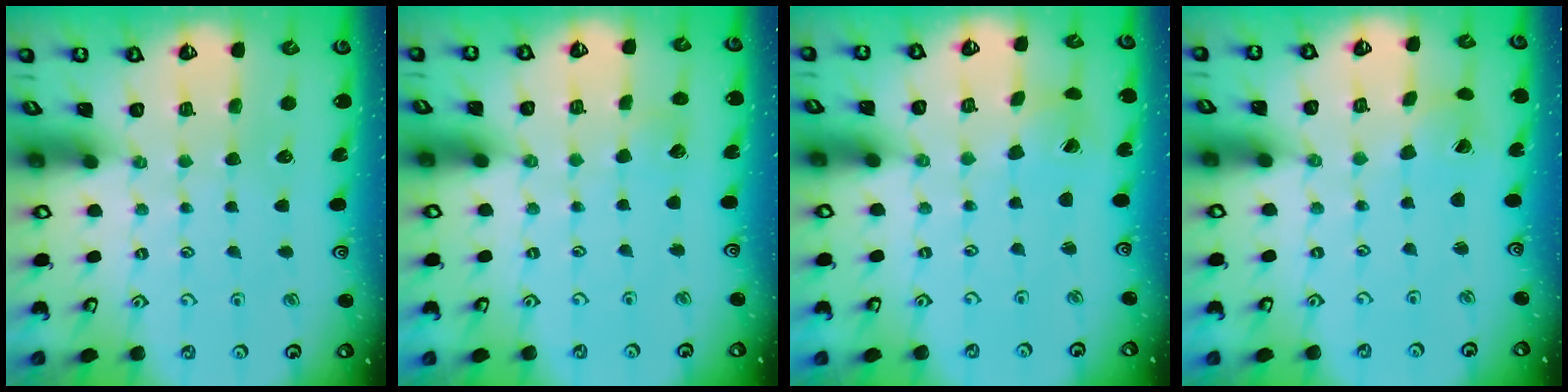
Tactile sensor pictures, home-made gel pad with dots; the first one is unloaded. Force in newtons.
{"total": 2.0, "press": 2.0, "slide": 0.1}
{"total": 1.0, "press": 1.0, "slide": 0.1}
{"total": 1.1, "press": 1.0, "slide": 0.1}